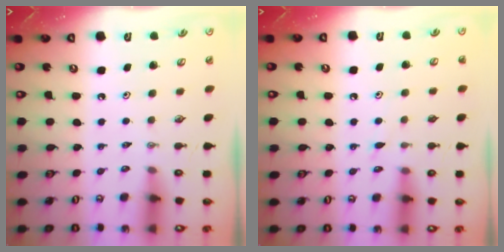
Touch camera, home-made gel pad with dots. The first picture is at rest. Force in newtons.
{"total": 4.6, "press": 4.6, "slide": 0.4}